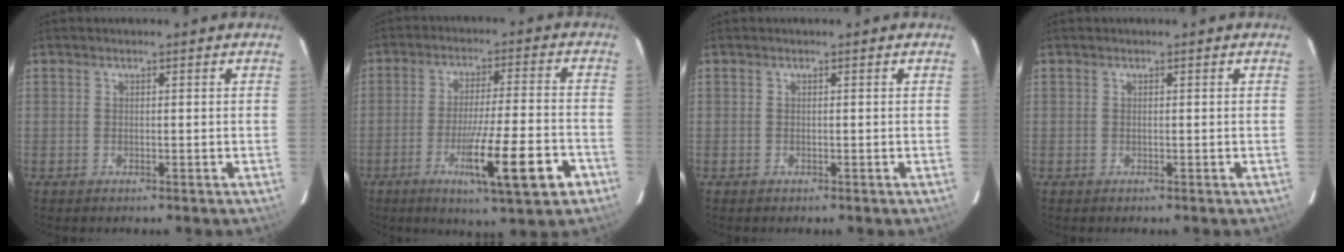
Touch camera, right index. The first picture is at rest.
{"total": 13.3, "force": [-6.0, 0.7, 11.9], "torque": [-0.194, -0.016, -0.086]}
{"total": 0.0}
{"total": 0.0}